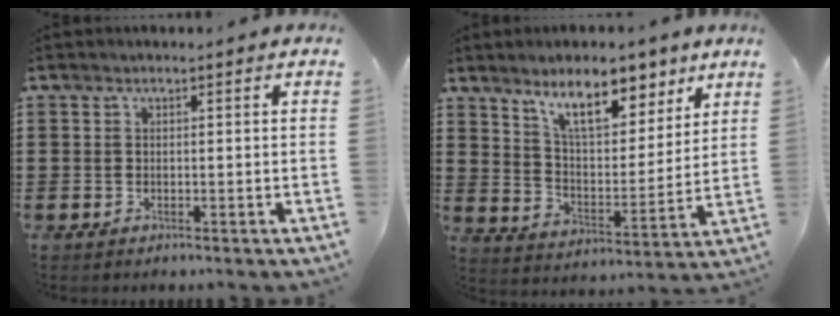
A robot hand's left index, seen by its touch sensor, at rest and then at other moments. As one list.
[{"total": 11.0, "force": [8.1, 3.9, 6.4], "torque": [-0.116, -0.029, 0.142]}]